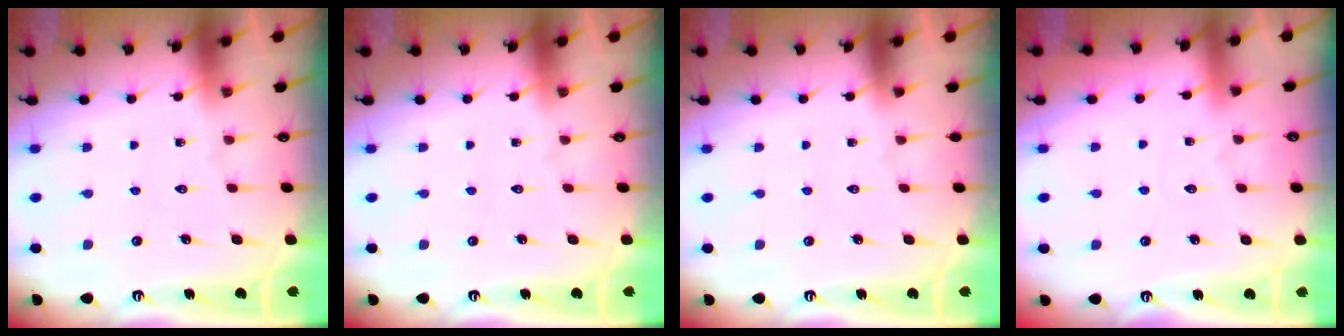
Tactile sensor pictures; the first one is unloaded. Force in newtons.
{"total": 0.0}
{"total": 0.0}
{"total": 1.5, "press": 1.5, "slide": 0.2}